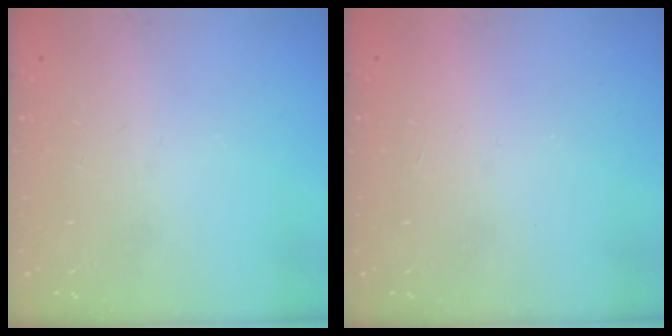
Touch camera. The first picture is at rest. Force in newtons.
{"total": 1.6, "press": 1.6, "slide": 0.1}